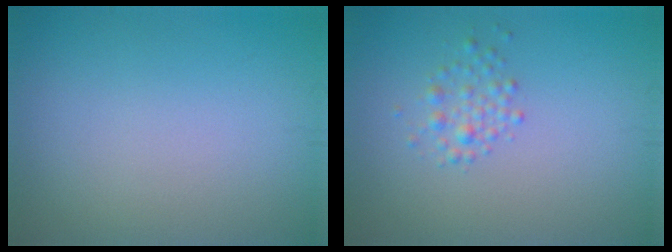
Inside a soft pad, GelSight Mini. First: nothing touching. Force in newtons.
{"total": 1.7, "press": 1.7, "slide": 0.0}